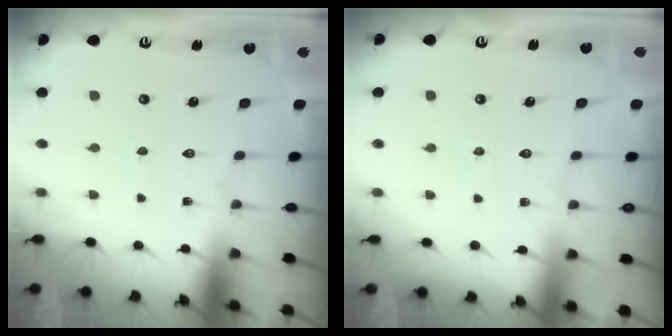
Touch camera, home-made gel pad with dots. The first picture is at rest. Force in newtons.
{"total": 3.4, "press": 3.4, "slide": 0.5}